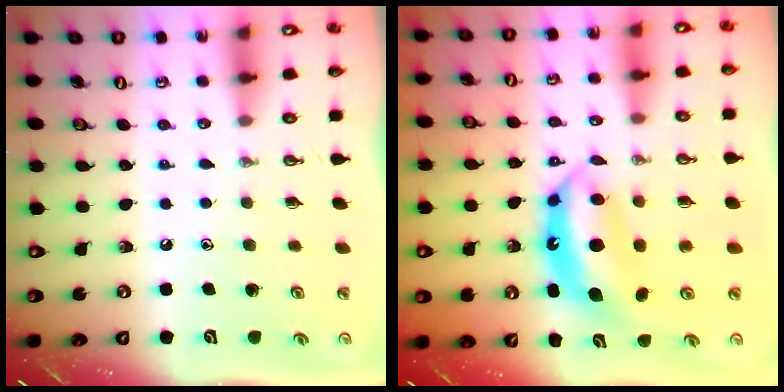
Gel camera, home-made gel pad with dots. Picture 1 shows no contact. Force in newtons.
{"total": 7.8, "press": 7.7, "slide": 0.6}